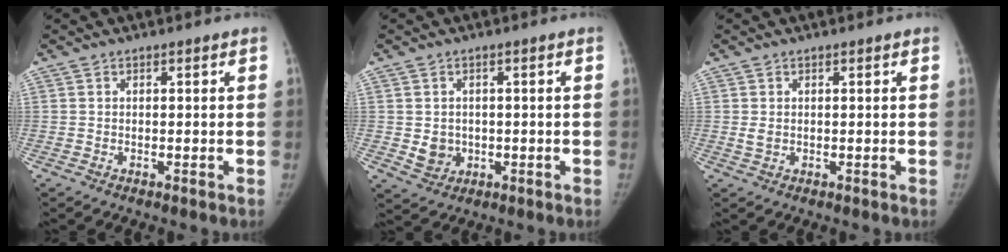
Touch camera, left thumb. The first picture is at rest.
{"total": 4.0, "force": [-0.4, 3.6, 1.7], "torque": [-0.009, 0.001, 0.007]}
{"total": 1.3, "force": [0.2, 1.0, 0.9], "torque": [-0.012, -0.002, 0.008]}